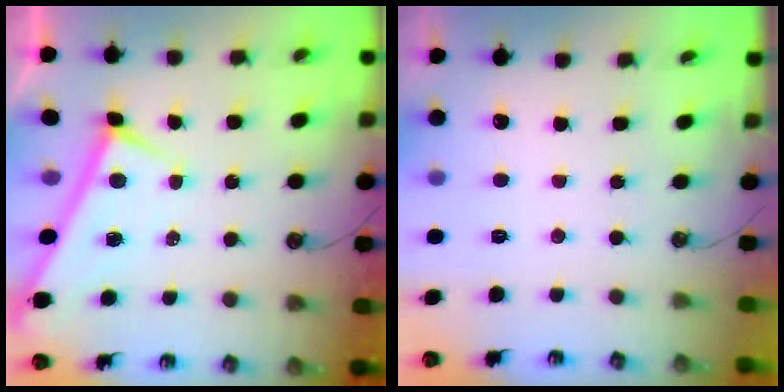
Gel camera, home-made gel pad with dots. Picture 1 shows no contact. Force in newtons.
{"total": 0.0}